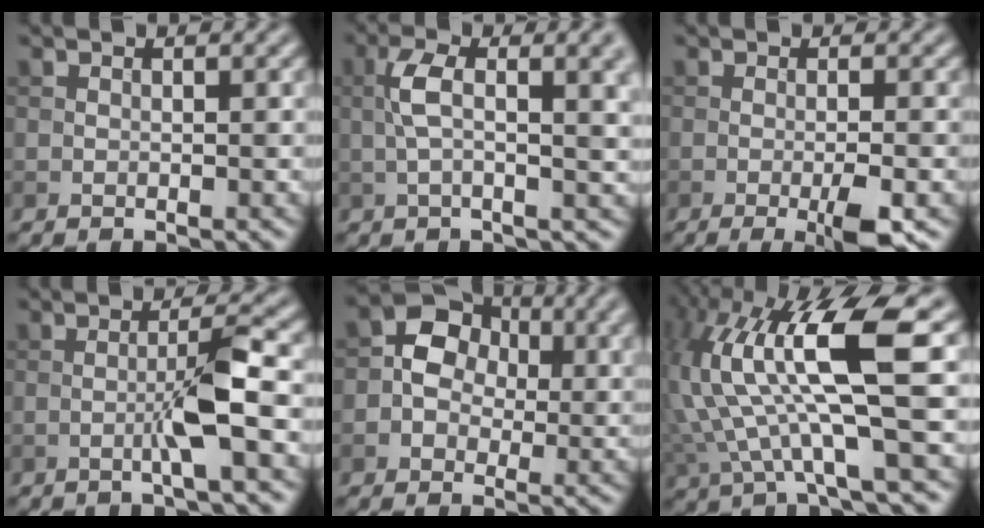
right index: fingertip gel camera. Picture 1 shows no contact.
{"total": 8.0, "force": [1.4, 2.9, 7.3], "torque": [-0.133, 0.007, 0.019]}
{"total": 4.2, "force": [-1.5, 0.7, 3.8], "torque": [-0.060, -0.005, -0.027]}
{"total": 3.6, "force": [-0.8, 0.1, 3.6], "torque": [-0.064, 0.008, -0.022]}
{"total": 5.7, "force": [0.7, 4.5, 3.4], "torque": [-0.049, 0.011, -0.002]}
{"total": 12.1, "force": [3.3, 2.5, 11.4], "torque": [-0.228, 0.008, 0.074]}